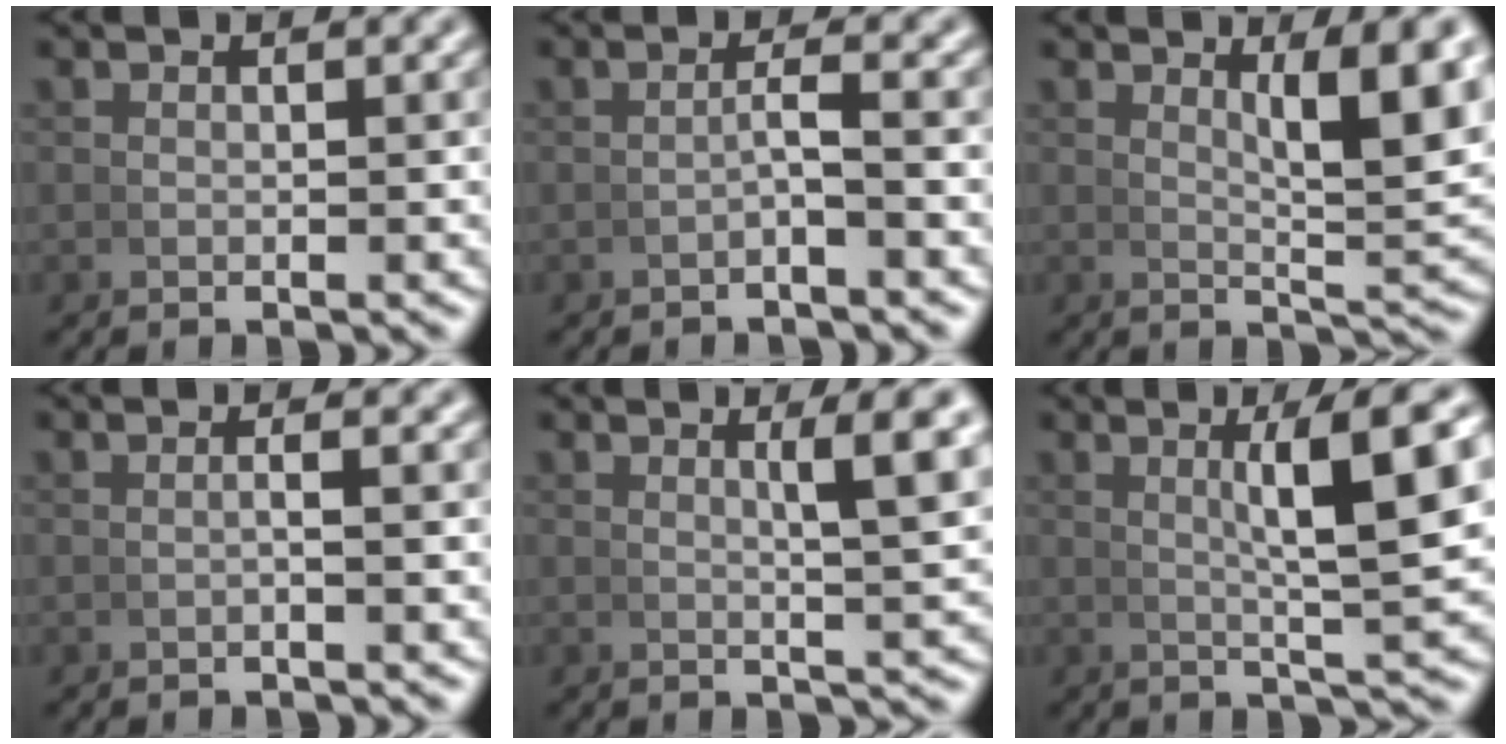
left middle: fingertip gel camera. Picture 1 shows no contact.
{"total": 1.3, "force": [-0.7, -0.1, 1.1], "torque": [-0.019, 0.003, -0.013]}
{"total": 5.9, "force": [2.4, 1.1, 5.3], "torque": [-0.066, -0.006, 0.040]}
{"total": 0.7, "force": [-0.3, -0.1, 0.7], "torque": [-0.015, 0.005, -0.004]}
{"total": 3.9, "force": [1.7, 0.3, 3.5], "torque": [-0.041, 0.003, 0.026]}
{"total": 6.2, "force": [1.7, 0.7, 5.9], "torque": [-0.077, 0.013, 0.025]}